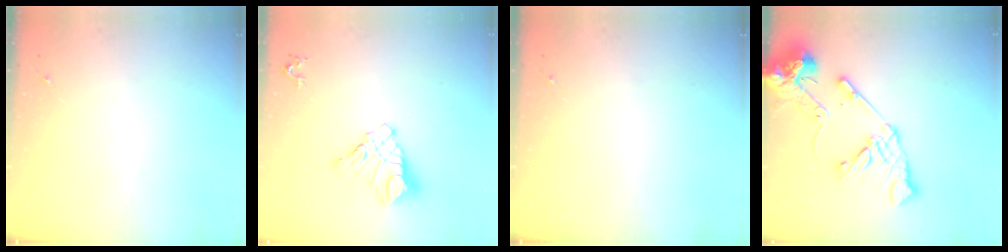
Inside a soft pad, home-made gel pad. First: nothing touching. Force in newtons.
{"total": 12.8, "press": 12.7, "slide": 1.4}
{"total": 0.0}
{"total": 17.1, "press": 16.9, "slide": 2.3}